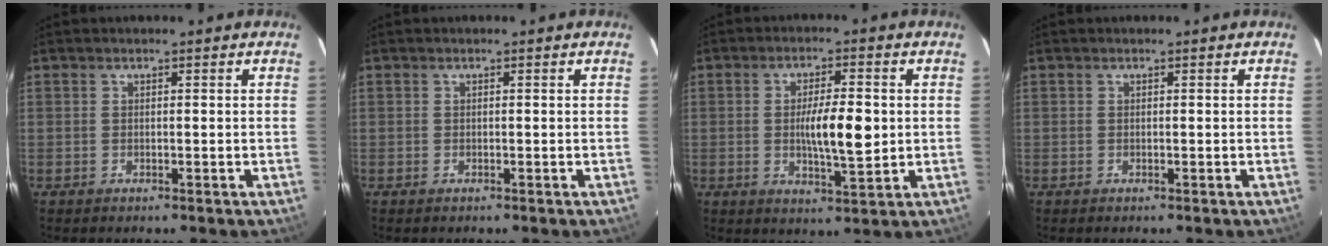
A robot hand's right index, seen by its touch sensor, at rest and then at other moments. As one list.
[{"total": 0.0}, {"total": 7.8, "force": [0.0, 1.7, 7.6], "torque": [-0.132, -0.003, 0.001]}, {"total": 0.0}]